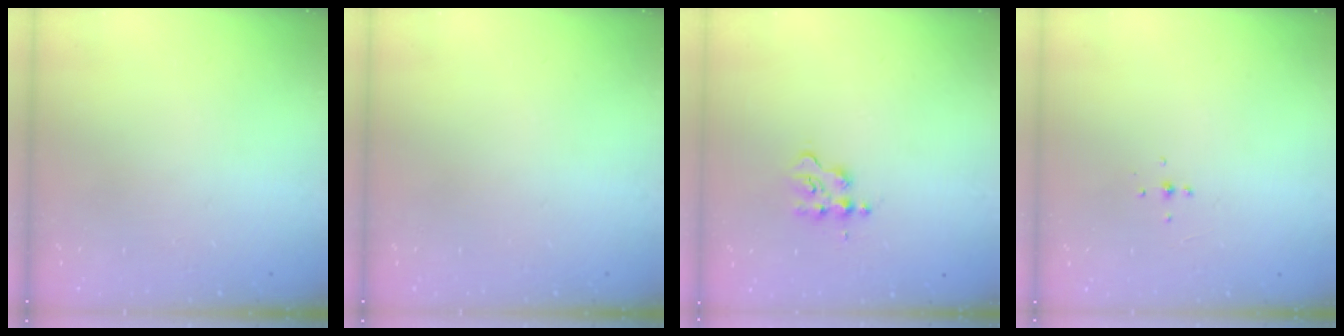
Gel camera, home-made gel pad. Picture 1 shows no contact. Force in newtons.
{"total": 0.0}
{"total": 2.9, "press": 2.9, "slide": 0.4}
{"total": 4.1, "press": 4.0, "slide": 0.6}